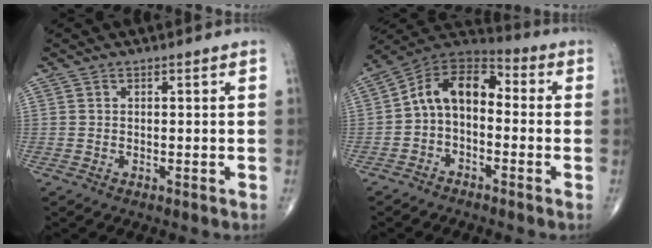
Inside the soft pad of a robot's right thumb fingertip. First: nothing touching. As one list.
[{"total": 11.0, "force": [-0.9, 7.2, 8.2], "torque": [-0.120, 0.053, -0.034]}]